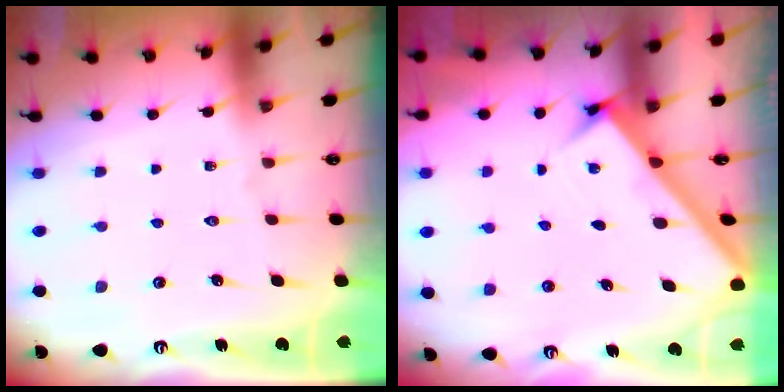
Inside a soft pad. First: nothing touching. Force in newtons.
{"total": 2.6, "press": 2.6, "slide": 0.3}